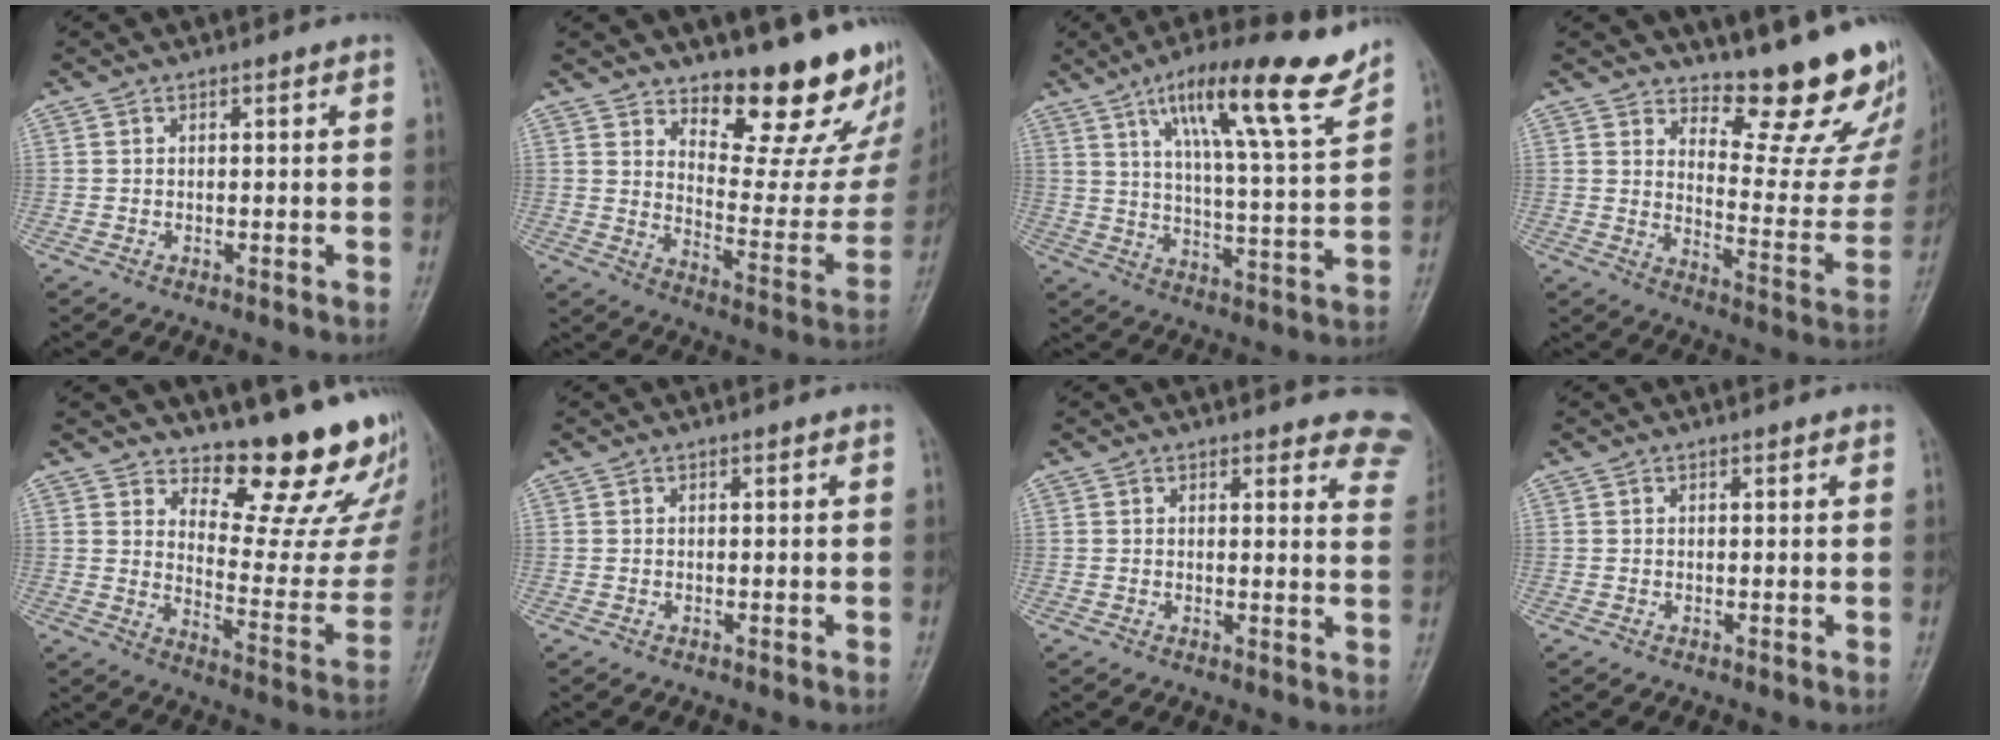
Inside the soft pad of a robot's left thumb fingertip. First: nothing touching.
{"total": 19.9, "force": [15.2, 7.0, 10.8], "torque": [-0.092, -0.132, 0.206]}
{"total": 17.8, "force": [11.6, 2.8, 13.2], "torque": [-0.189, -0.053, 0.184]}
{"total": 18.3, "force": [15.1, 5.0, 9.1], "torque": [-0.072, -0.153, 0.194]}
{"total": 17.6, "force": [15.3, 4.6, 7.3], "torque": [-0.044, -0.166, 0.195]}
{"total": 0.0}
{"total": 9.2, "force": [8.7, 2.8, 1.2], "torque": [0.042, -0.054, 0.058]}
{"total": 0.7, "force": [0.4, 0.4, 0.4], "torque": [-0.004, -0.002, 0.002]}